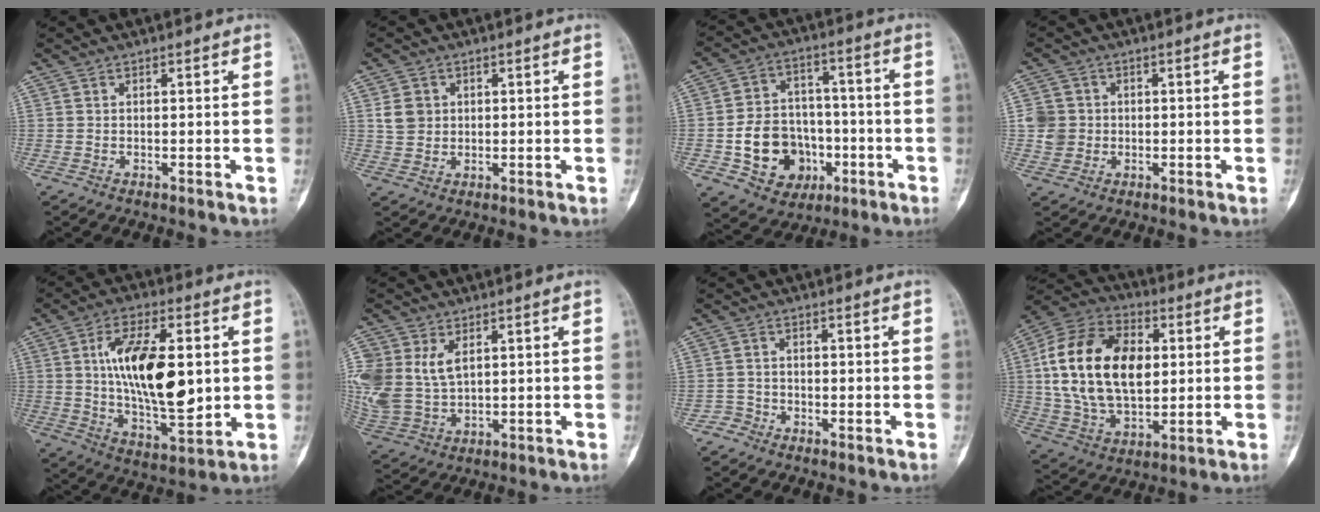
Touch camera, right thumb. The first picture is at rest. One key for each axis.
{"total": 4.3, "fx": 1.0, "fy": 3.8, "fz": 1.8, "tx": -0.018, "ty": 0.002, "tz": 0.023}
{"total": 14.9, "fx": -4.2, "fy": 12.1, "fz": 7.7, "tx": -0.083, "ty": 0.039, "tz": -0.058}
{"total": 4.9, "fx": 0.2, "fy": 4.8, "fz": 1.3, "tx": -0.002, "ty": 0.005, "tz": 0.003}
{"total": 21.1, "fx": 2.3, "fy": 10.1, "fz": 18.4, "tx": -0.290, "ty": -0.012, "tz": 0.043}
{"total": 12.9, "fx": 3.6, "fy": 8.9, "fz": 8.6, "tx": -0.201, "ty": -0.004, "tz": 0.086}
{"total": 2.0, "fx": -1.4, "fy": 1.4, "fz": -0.4, "tx": 0.017, "ty": 0.008, "tz": -0.034}
{"total": 23.3, "fx": 3.2, "fy": 14.6, "fz": 17.8, "tx": -0.318, "ty": 0.004, "tz": 0.058}